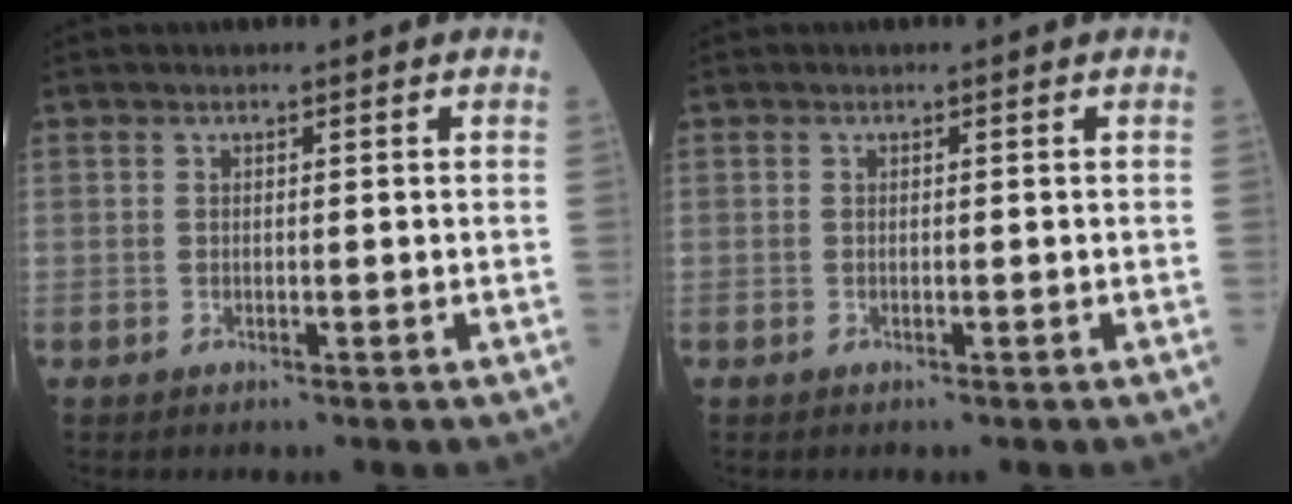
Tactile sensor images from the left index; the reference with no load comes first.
{"total": 0.0}